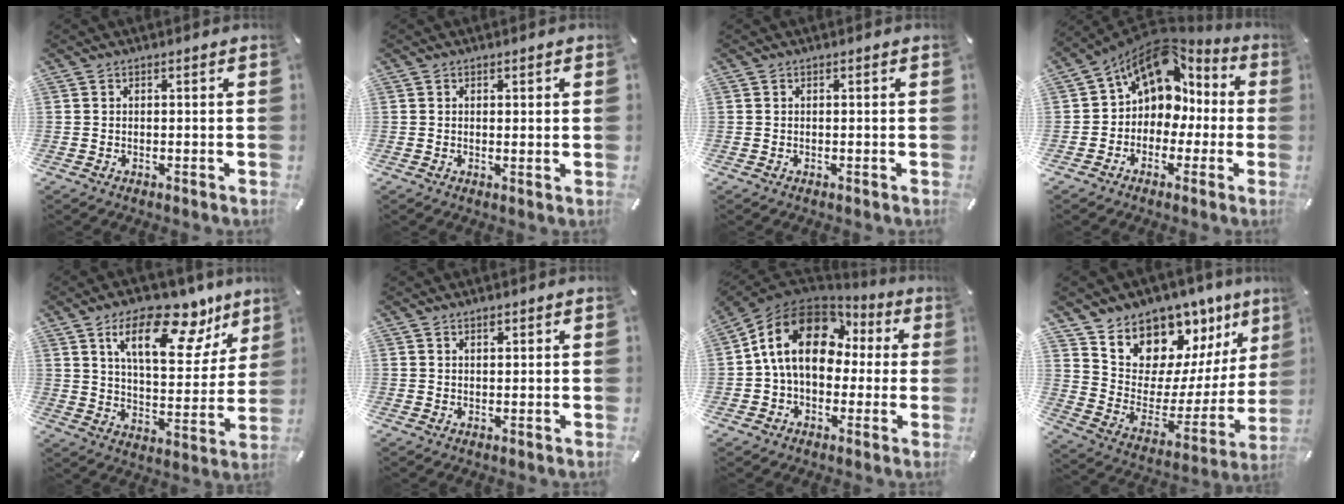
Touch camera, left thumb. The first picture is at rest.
{"total": 1.3, "force": [0.4, 0.3, 1.2], "torque": [-0.022, -0.001, 0.007]}
{"total": 0.0}
{"total": 11.7, "force": [4.9, 9.3, 4.9], "torque": [-0.091, -0.028, 0.096]}
{"total": 19.1, "force": [12.0, 8.5, 12.1], "torque": [-0.177, -0.070, 0.195]}
{"total": 0.9, "force": [0.7, 0.4, 0.4], "torque": [-0.008, 0.000, 0.012]}
{"total": 16.8, "force": [3.0, 12.6, 10.6], "torque": [-0.215, 0.007, 0.053]}
{"total": 11.3, "force": [9.7, 5.7, -0.9], "torque": [0.006, -0.124, 0.177]}